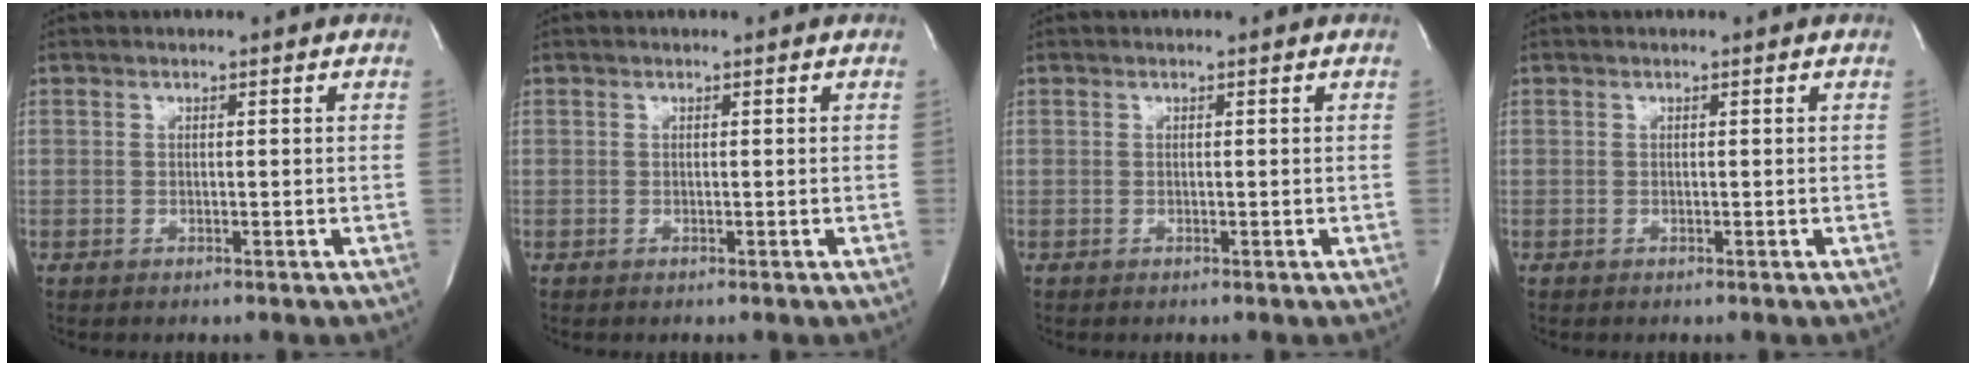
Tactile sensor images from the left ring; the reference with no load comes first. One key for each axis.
{"total": 0.0}
{"total": 0.0}
{"total": 0.0}